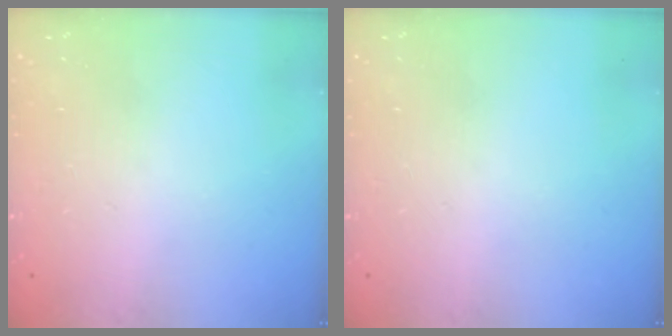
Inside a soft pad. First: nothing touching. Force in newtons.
{"total": 0.0}